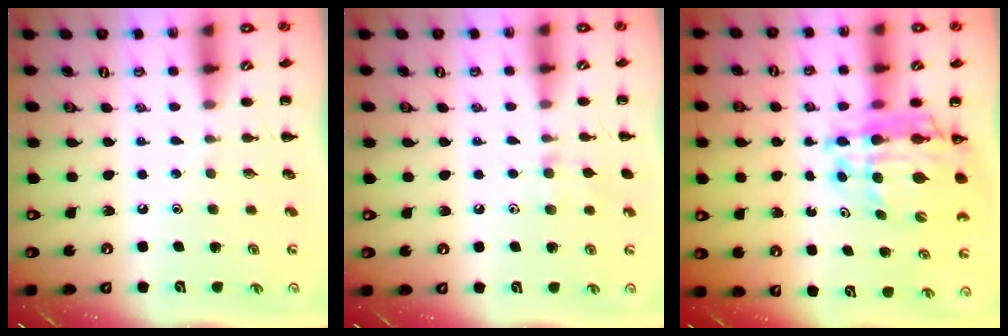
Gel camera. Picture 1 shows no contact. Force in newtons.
{"total": 6.5, "press": 6.2, "slide": 2.0}
{"total": 14.7, "press": 14.2, "slide": 3.8}